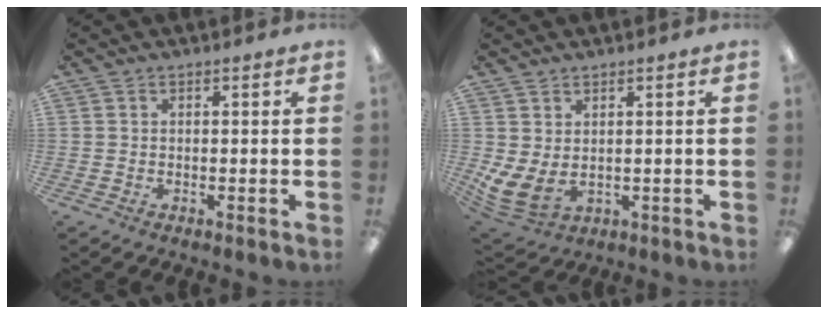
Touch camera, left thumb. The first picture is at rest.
{"total": 6.3, "force": [1.4, 3.9, 4.7], "torque": [-0.108, -0.022, 0.029]}